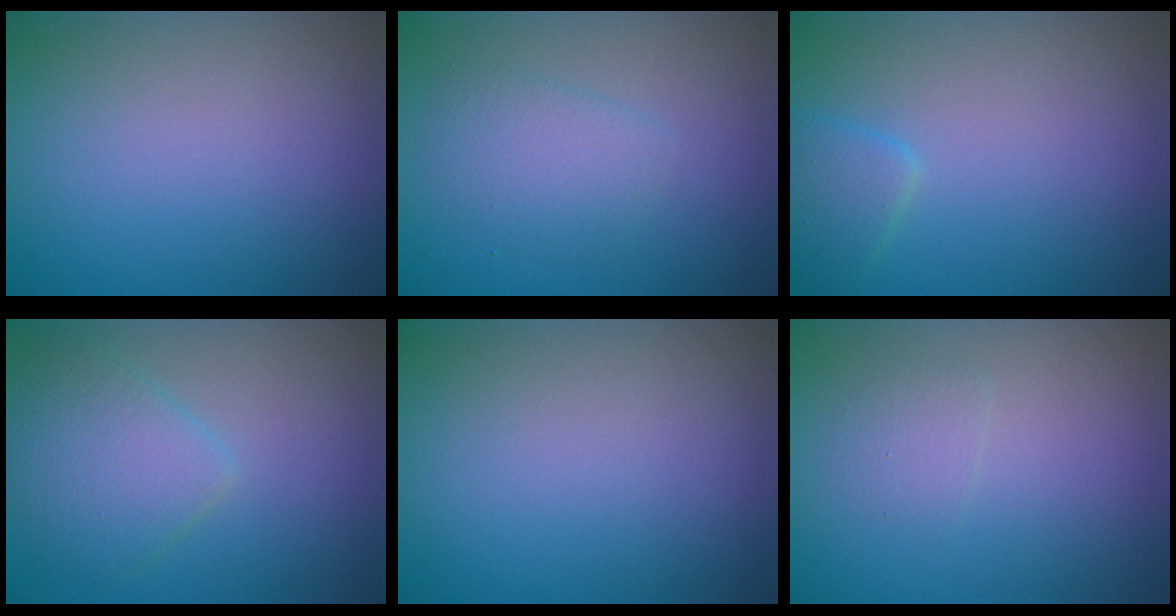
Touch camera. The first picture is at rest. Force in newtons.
{"total": 2.3, "press": 2.3, "slide": 0.0}
{"total": 1.9, "press": 1.9, "slide": 0.1}
{"total": 3.7, "press": 3.7, "slide": 0.0}
{"total": 0.0}
{"total": 1.1, "press": 1.1, "slide": 0.1}